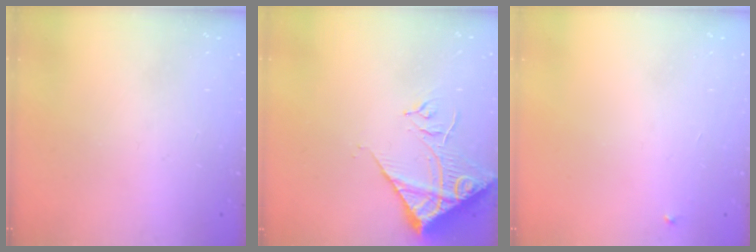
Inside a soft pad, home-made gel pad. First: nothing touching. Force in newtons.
{"total": 11.7, "press": 11.6, "slide": 1.5}
{"total": 2.1, "press": 2.1, "slide": 0.1}